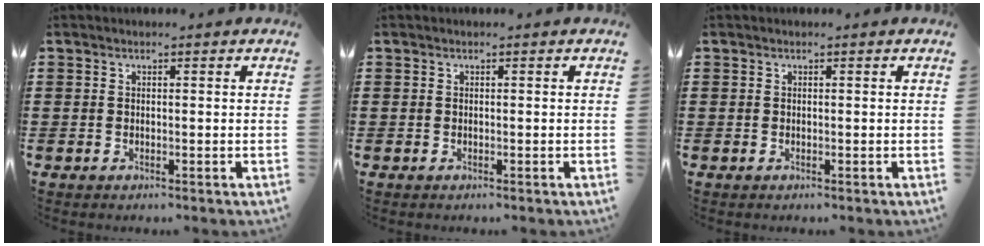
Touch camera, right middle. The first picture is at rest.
{"total": 0.0}
{"total": 0.0}